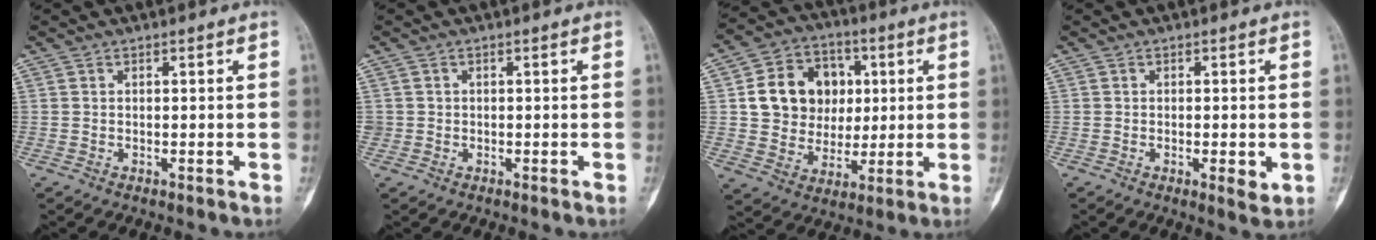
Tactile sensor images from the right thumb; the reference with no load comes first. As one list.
[{"total": 1.1, "force": [-0.2, 1.1, 0.0], "torque": [0.009, 0.008, -0.007]}, {"total": 14.7, "force": [2.6, 12.5, 7.2], "torque": [-0.076, 0.007, 0.049]}, {"total": 3.4, "force": [-0.7, 1.2, 3.2], "torque": [-0.042, -0.007, -0.010]}]